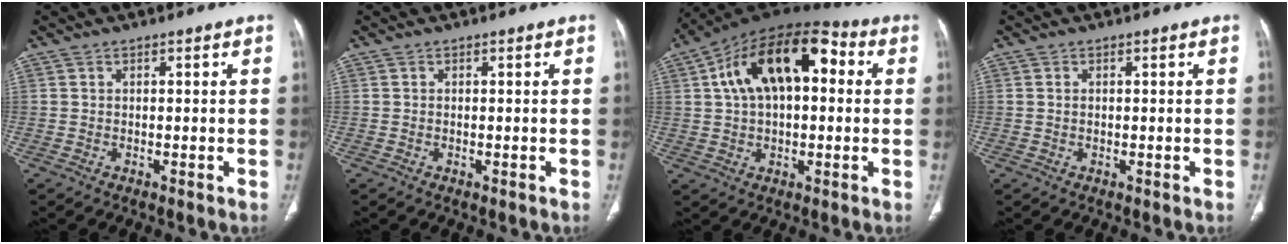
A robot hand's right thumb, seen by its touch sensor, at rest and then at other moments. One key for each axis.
{"total": 0.0}
{"total": 19.1, "fx": 4.4, "fy": 10.5, "fz": 15.3, "tx": -0.235, "ty": 0.033, "tz": 0.062}
{"total": 0.5, "fx": 0.1, "fy": 0.4, "fz": 0.3, "tx": -0.009, "ty": 0.003, "tz": 0.003}